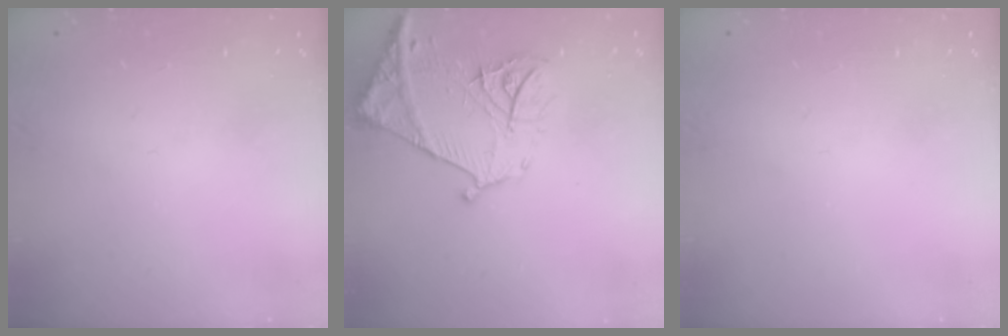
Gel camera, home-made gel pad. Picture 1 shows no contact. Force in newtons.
{"total": 15.0, "press": 14.9, "slide": 1.6}
{"total": 0.0}